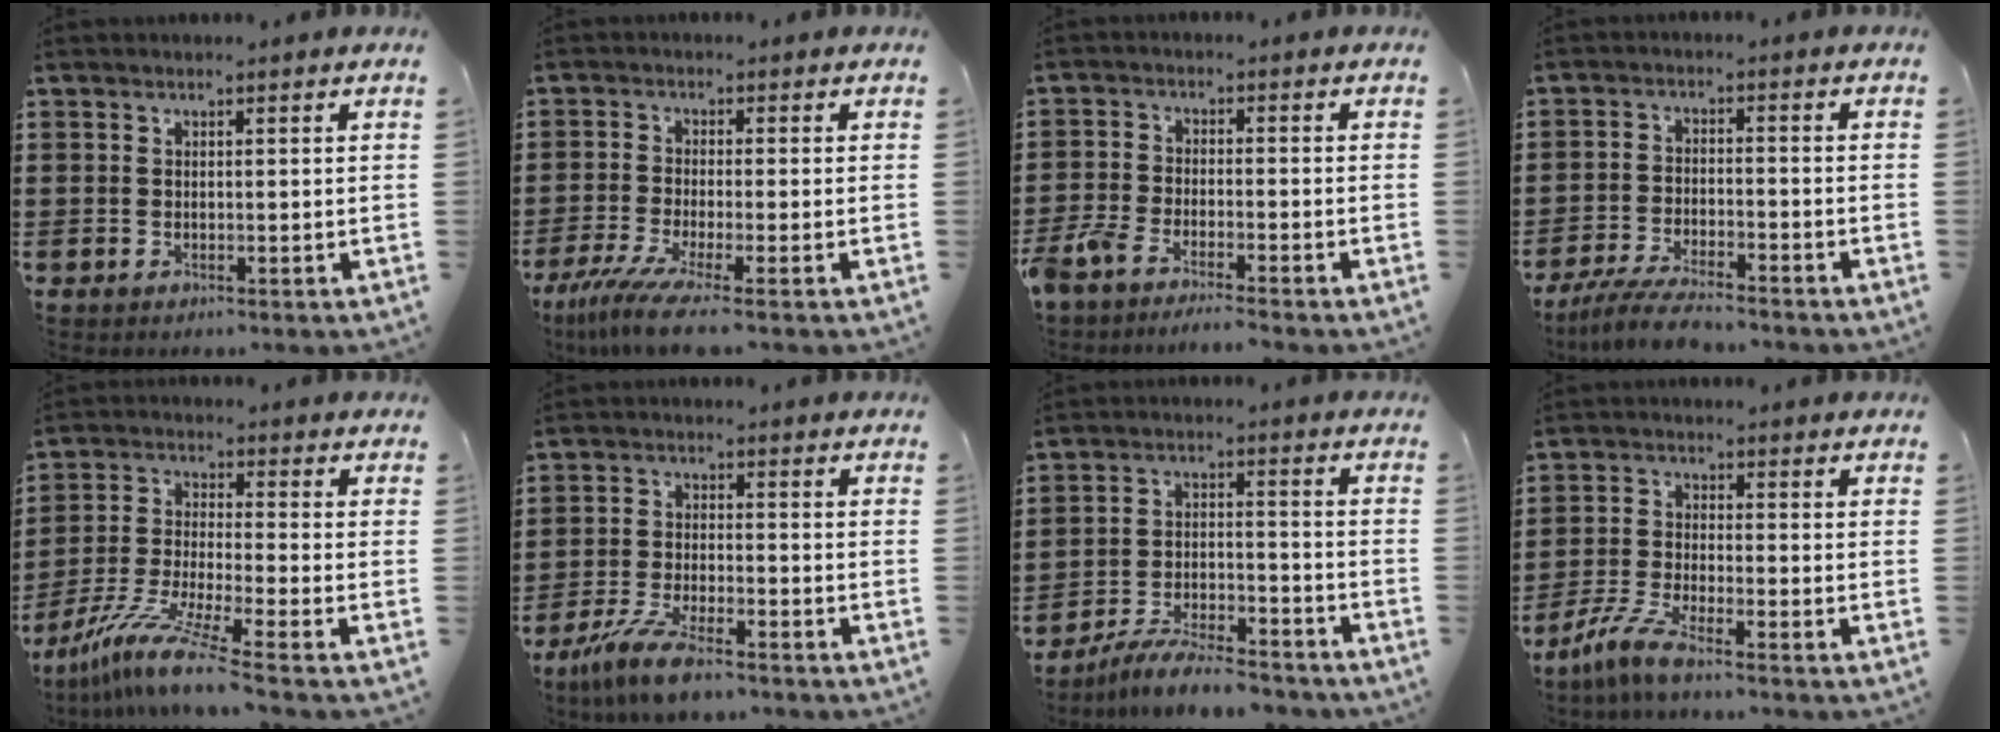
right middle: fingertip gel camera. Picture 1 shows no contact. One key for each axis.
{"total": 6.0, "fx": -4.1, "fy": 0.3, "fz": 4.4, "tx": -0.109, "ty": -0.028, "tz": -0.079}
{"total": 4.1, "fx": -3.8, "fy": 0.6, "fz": 1.4, "tx": -0.053, "ty": -0.008, "tz": -0.084}
{"total": 5.9, "fx": -5.3, "fy": 0.5, "fz": 2.5, "tx": -0.061, "ty": -0.010, "tz": -0.103}
{"total": 9.5, "fx": -7.5, "fy": 0.0, "fz": 5.9, "tx": -0.124, "ty": -0.009, "tz": -0.148}
{"total": 6.9, "fx": -5.6, "fy": 1.0, "fz": 3.8, "tx": -0.095, "ty": -0.011, "tz": -0.110}
{"total": 7.1, "fx": -6.7, "fy": 0.6, "fz": 2.4, "tx": -0.045, "ty": 0.005, "tz": -0.126}
{"total": 5.5, "fx": -4.5, "fy": 0.3, "fz": 3.1, "tx": -0.086, "ty": -0.017, "tz": -0.090}